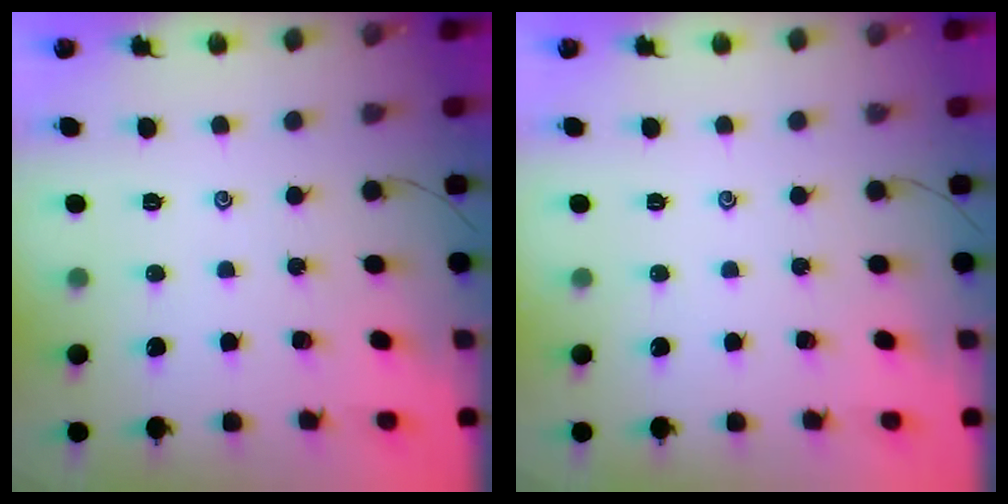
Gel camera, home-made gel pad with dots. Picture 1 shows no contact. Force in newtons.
{"total": 0.0}